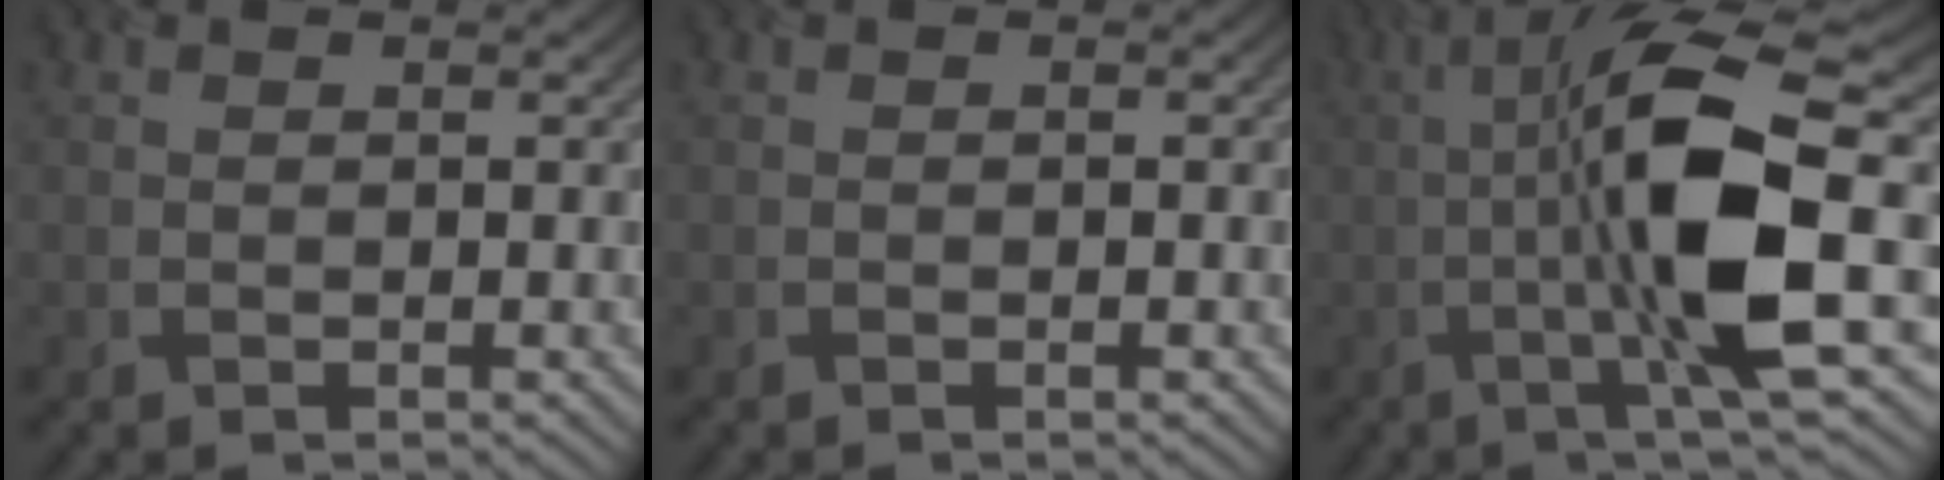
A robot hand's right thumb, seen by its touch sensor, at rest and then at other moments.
{"total": 0.8, "force": [-0.3, 0.1, 0.7], "torque": [-0.011, 0.001, -0.005]}
{"total": 14.1, "force": [-1.6, 2.5, 13.8], "torque": [-0.235, 0.019, -0.029]}